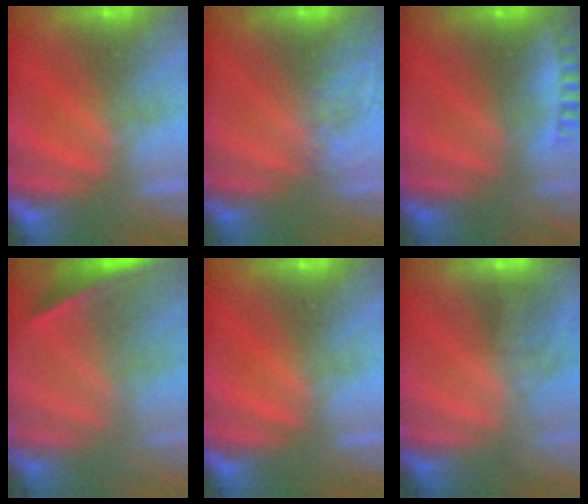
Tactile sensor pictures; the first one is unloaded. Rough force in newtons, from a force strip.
{"total": 2.1}
{"total": 2.5}
{"total": 1.7}
{"total": 0.0}
{"total": 1.7}